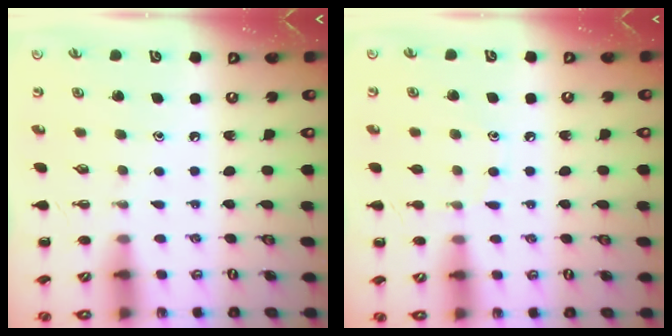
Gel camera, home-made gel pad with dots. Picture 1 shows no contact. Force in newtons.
{"total": 6.5, "press": 6.1, "slide": 2.3}